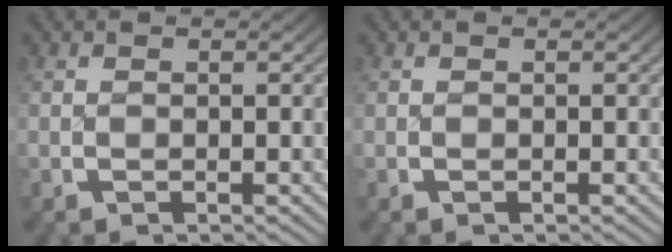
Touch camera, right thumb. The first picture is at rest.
{"total": 0.0}